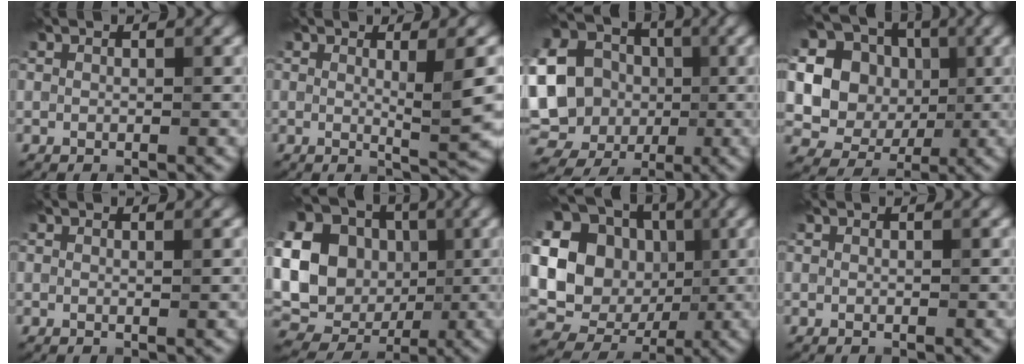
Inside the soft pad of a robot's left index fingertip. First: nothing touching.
{"total": 4.4, "force": [0.6, 0.7, 4.4], "torque": [-0.060, -0.006, 0.009]}
{"total": 23.0, "force": [0.0, 21.3, 8.7], "torque": [-0.216, 0.008, -0.053]}
{"total": 17.4, "force": [3.3, 15.8, 6.5], "torque": [-0.158, 0.017, 0.044]}
{"total": 0.5, "force": [0.2, 0.1, 0.5], "torque": [-0.006, -0.001, 0.000]}
{"total": 22.4, "force": [2.8, 19.6, 10.4], "torque": [-0.237, 0.021, 0.008]}
{"total": 19.7, "force": [3.2, 17.4, 8.7], "torque": [-0.195, 0.036, 0.025]}
{"total": 0.0}